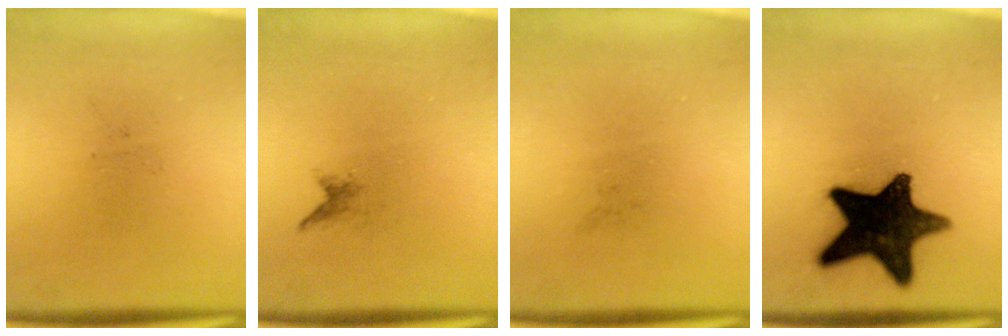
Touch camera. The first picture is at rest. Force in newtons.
{"total": 0.7}
{"total": 0.0}
{"total": 17.6}